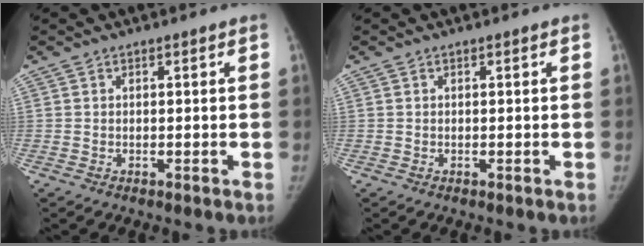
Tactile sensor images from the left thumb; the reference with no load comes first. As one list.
[{"total": 0.0}]